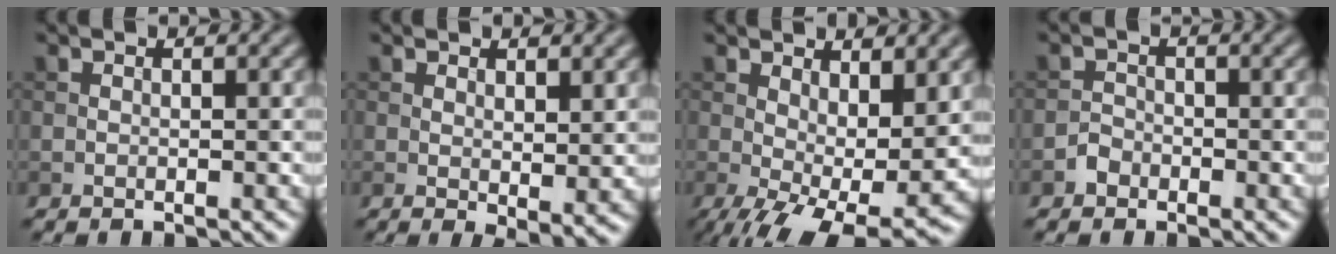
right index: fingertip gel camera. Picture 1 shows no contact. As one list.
[{"total": 2.5, "force": [0.8, 0.6, 2.2], "torque": [-0.034, -0.010, 0.020]}, {"total": 9.5, "force": [-1.1, 4.1, 8.5], "torque": [-0.146, -0.021, -0.003]}, {"total": 1.2, "force": [-0.8, 0.9, 0.2], "torque": [0.002, 0.005, -0.015]}]